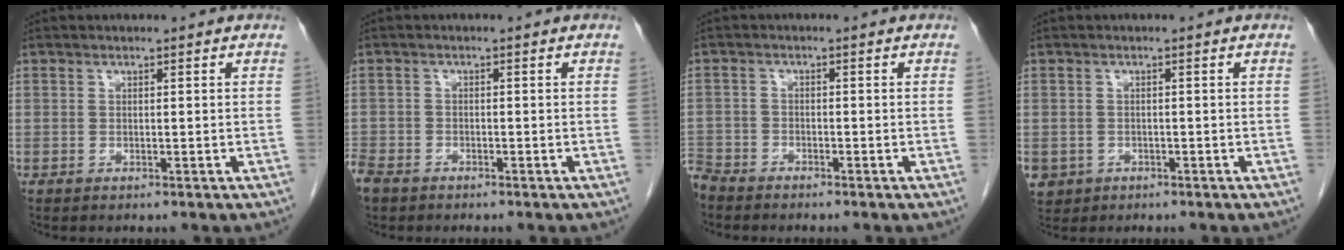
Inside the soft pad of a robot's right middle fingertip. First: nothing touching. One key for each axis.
{"total": 4.0, "fx": -3.2, "fy": 2.1, "fz": 1.5, "tx": -0.038, "ty": -0.004, "tz": -0.062}
{"total": 3.8, "fx": -3.6, "fy": 1.0, "fz": 0.4, "tx": -0.005, "ty": -0.009, "tz": -0.075}
{"total": 4.2, "fx": -1.8, "fy": 3.6, "fz": 1.0, "tx": -0.022, "ty": 0.002, "tz": -0.025}